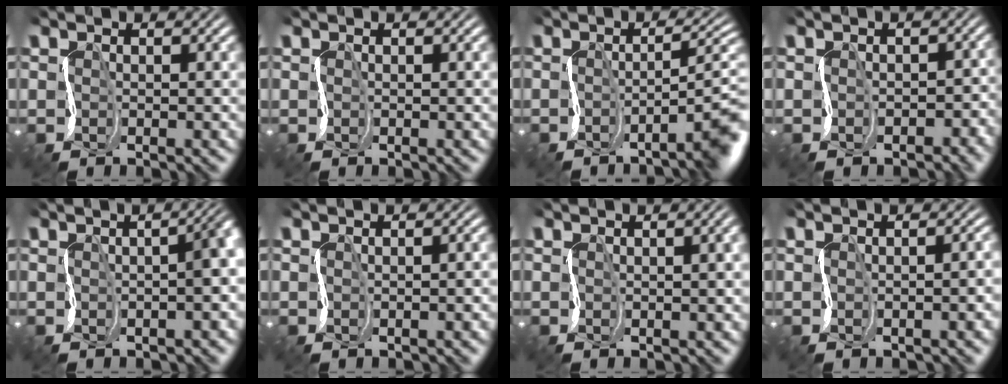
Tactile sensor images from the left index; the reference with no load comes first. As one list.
[{"total": 0.0}, {"total": 5.8, "force": [-1.9, 1.2, 5.4], "torque": [-0.047, 0.004, -0.034]}, {"total": 2.5, "force": [-1.5, 1.6, 1.2], "torque": [-0.005, -0.004, -0.023]}, {"total": 7.4, "force": [0.2, 3.3, 6.6], "torque": [-0.042, 0.015, -0.005]}, {"total": 2.0, "force": [-0.5, 1.1, 1.6], "torque": [-0.020, 0.005, 0.001]}, {"total": 5.2, "force": [1.1, 2.9, 4.2], "torque": [-0.017, 0.033, -0.013]}, {"total": 4.0, "force": [-0.7, 2.2, 3.2], "torque": [-0.014, 0.010, -0.008]}]